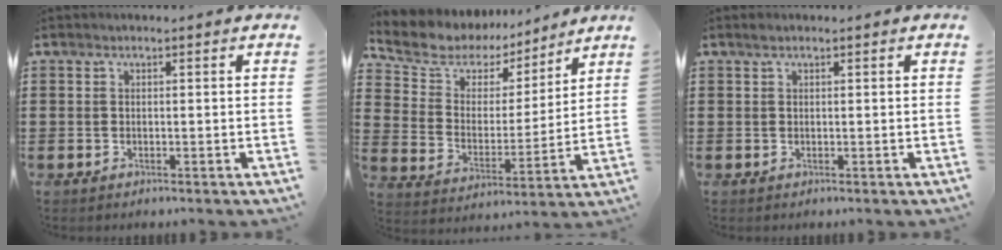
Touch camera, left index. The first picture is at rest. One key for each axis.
{"total": 7.0, "fx": 5.8, "fy": 3.8, "fz": 0.9, "tx": -0.062, "ty": -0.035, "tz": 0.102}
{"total": 0.6, "fx": 0.5, "fy": 0.1, "fz": 0.3, "tx": -0.007, "ty": 0.002, "tz": 0.009}